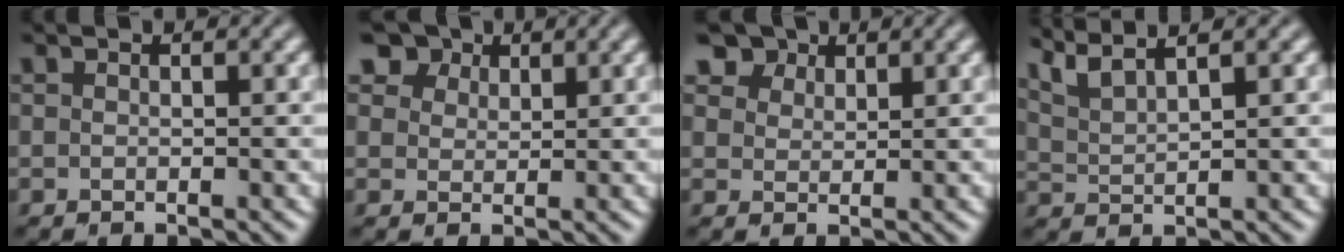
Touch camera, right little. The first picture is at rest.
{"total": 6.2, "force": [4.4, 3.7, 2.4], "torque": [-0.072, 0.004, 0.069]}
{"total": 5.5, "force": [4.0, 3.1, 2.0], "torque": [-0.062, 0.000, 0.072]}
{"total": 4.0, "force": [3.3, 0.8, 2.1], "torque": [-0.041, 0.017, 0.057]}